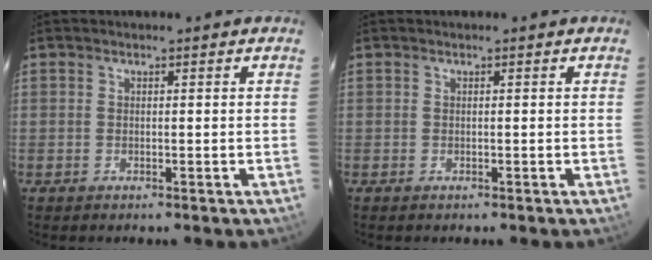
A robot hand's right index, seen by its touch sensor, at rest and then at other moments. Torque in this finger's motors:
{"motor_torque": [0.04, -0.04, -0.03, 0.00]}